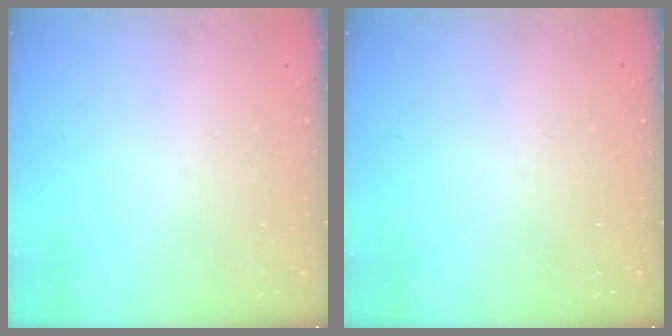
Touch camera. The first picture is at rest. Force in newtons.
{"total": 0.0}